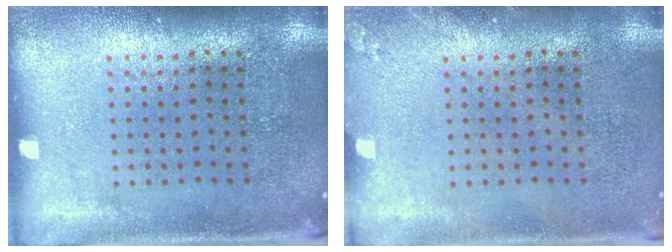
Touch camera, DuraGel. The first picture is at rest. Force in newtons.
{"total": 0.9, "press": 0.9, "slide": 0.1}